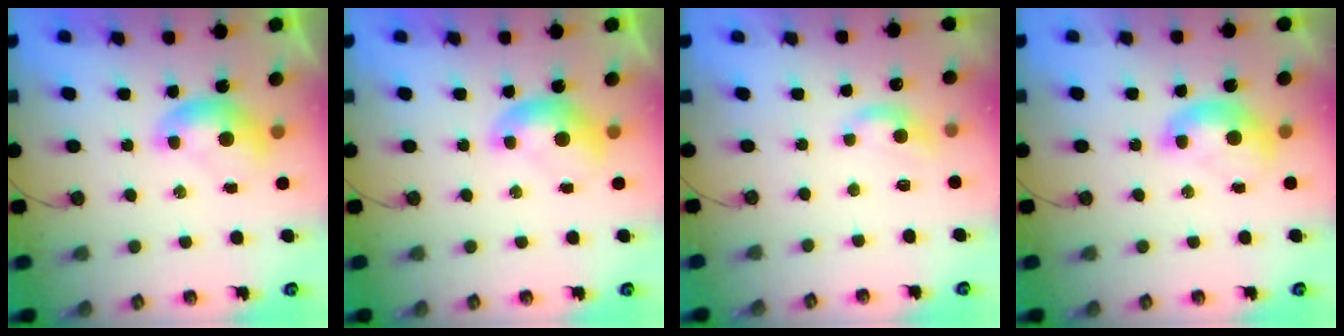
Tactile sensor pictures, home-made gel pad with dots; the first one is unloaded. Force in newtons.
{"total": 0.0}
{"total": 0.9, "press": 0.1, "slide": 0.9}
{"total": 1.6, "press": 1.6, "slide": 0.2}